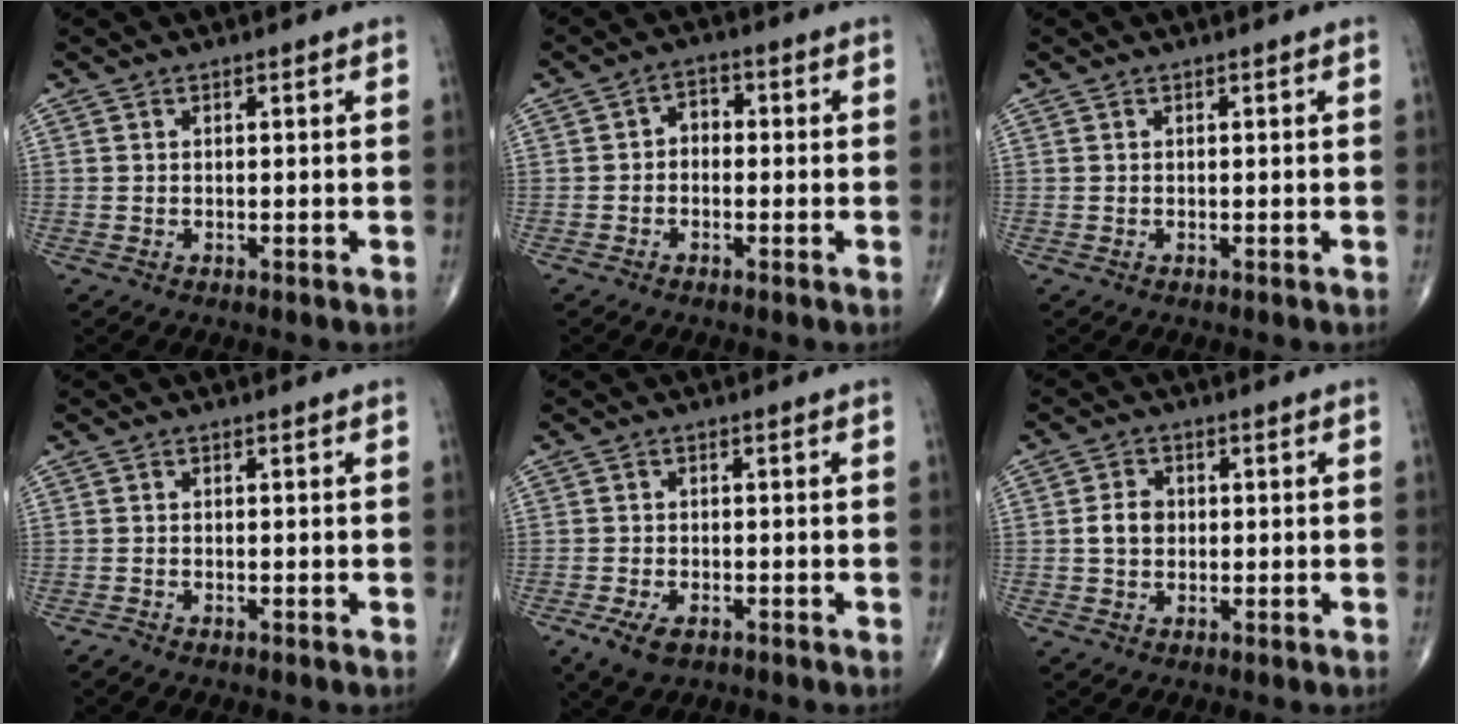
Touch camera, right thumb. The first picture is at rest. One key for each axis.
{"total": 3.3, "fx": -0.4, "fy": 2.5, "fz": 2.1, "tx": -0.015, "ty": 0.017, "tz": -0.020}
{"total": 0.0}
{"total": 0.7, "fx": -0.6, "fy": 0.1, "fz": 0.2, "tx": -0.010, "ty": -0.002, "tz": -0.015}
{"total": 4.8, "fx": -2.5, "fy": 2.5, "fz": 3.2, "tx": -0.066, "ty": 0.000, "tz": -0.042}
{"total": 4.0, "fx": 0.0, "fy": 3.2, "fz": 2.4, "tx": -0.036, "ty": 0.008, "tz": -0.004}